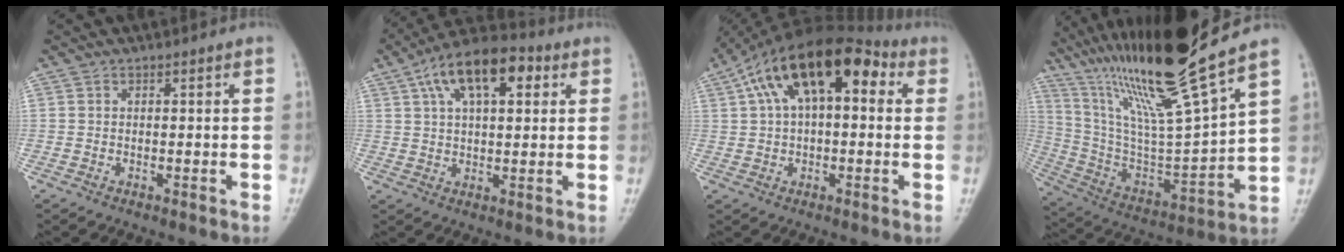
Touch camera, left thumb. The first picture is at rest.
{"total": 14.3, "force": [5.6, 6.9, 11.2], "torque": [-0.167, 0.014, 0.084]}
{"total": 17.1, "force": [5.1, 8.8, 13.8], "torque": [-0.204, 0.037, 0.070]}
{"total": 24.5, "force": [17.6, 0.8, 17.0], "torque": [-0.292, -0.068, 0.330]}